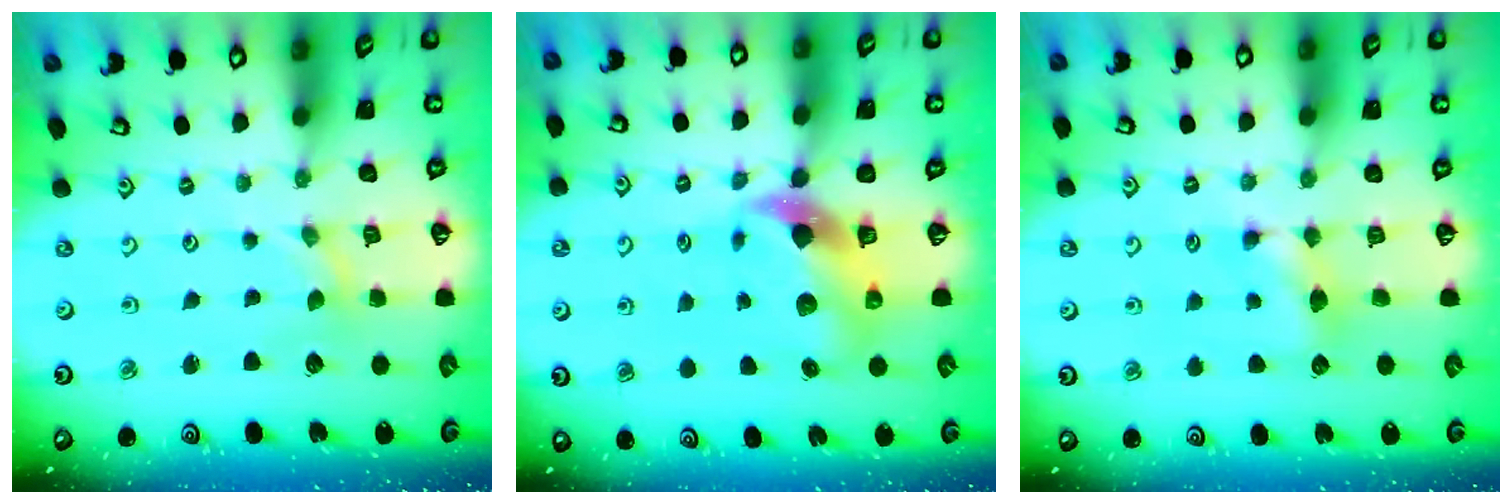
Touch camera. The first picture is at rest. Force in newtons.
{"total": 9.1, "press": 9.0, "slide": 1.7}
{"total": 6.5, "press": 6.5, "slide": 0.6}